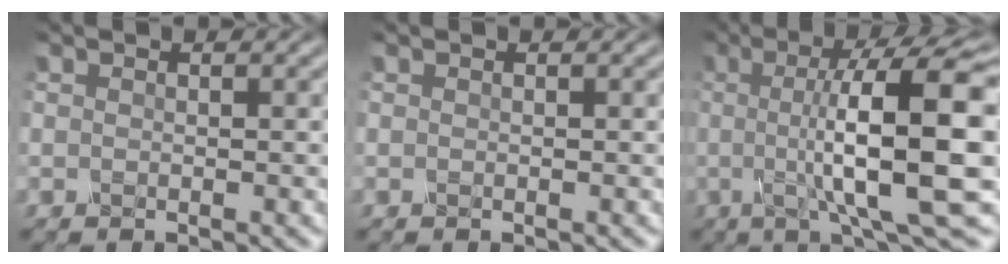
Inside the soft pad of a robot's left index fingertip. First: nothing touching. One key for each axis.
{"total": 0.0}
{"total": 13.7, "fx": 0.4, "fy": 3.0, "fz": 13.4, "tx": -0.169, "ty": 0.014, "tz": 0.006}